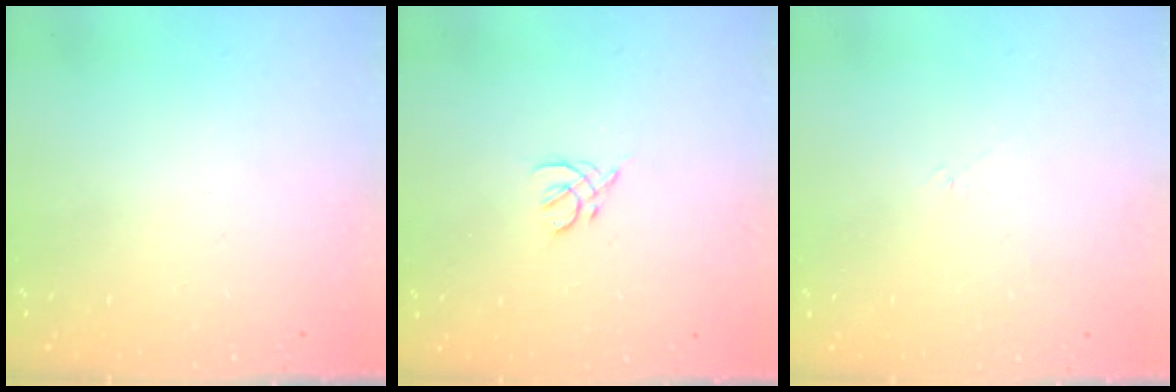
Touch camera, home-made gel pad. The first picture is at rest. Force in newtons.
{"total": 2.0, "press": 1.9, "slide": 0.6}
{"total": 2.6, "press": 2.5, "slide": 0.6}